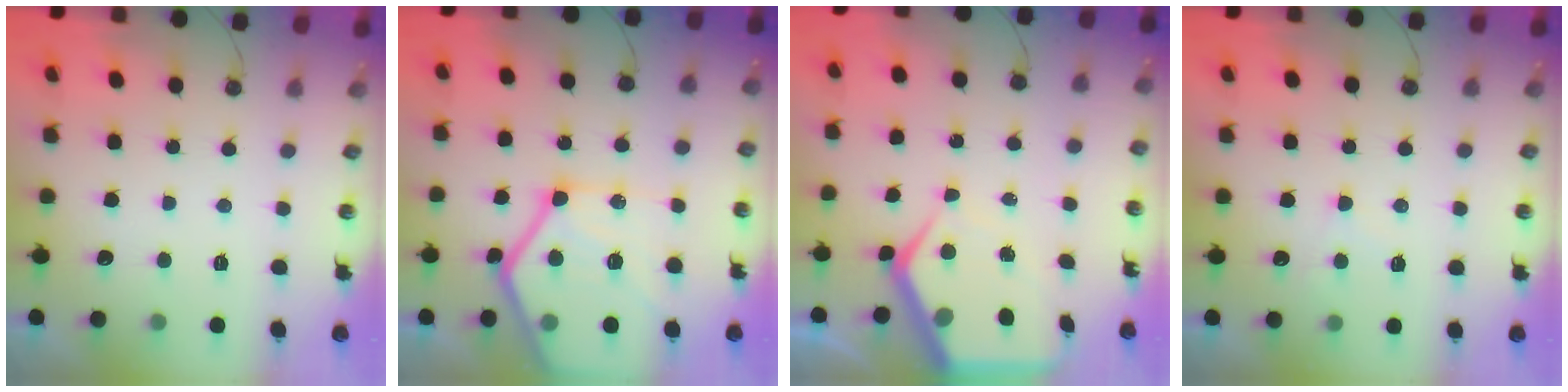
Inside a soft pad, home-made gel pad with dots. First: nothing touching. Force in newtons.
{"total": 23.3, "press": 23.2, "slide": 1.8}
{"total": 9.0, "press": 8.9, "slide": 0.8}
{"total": 5.3, "press": 5.3, "slide": 0.6}